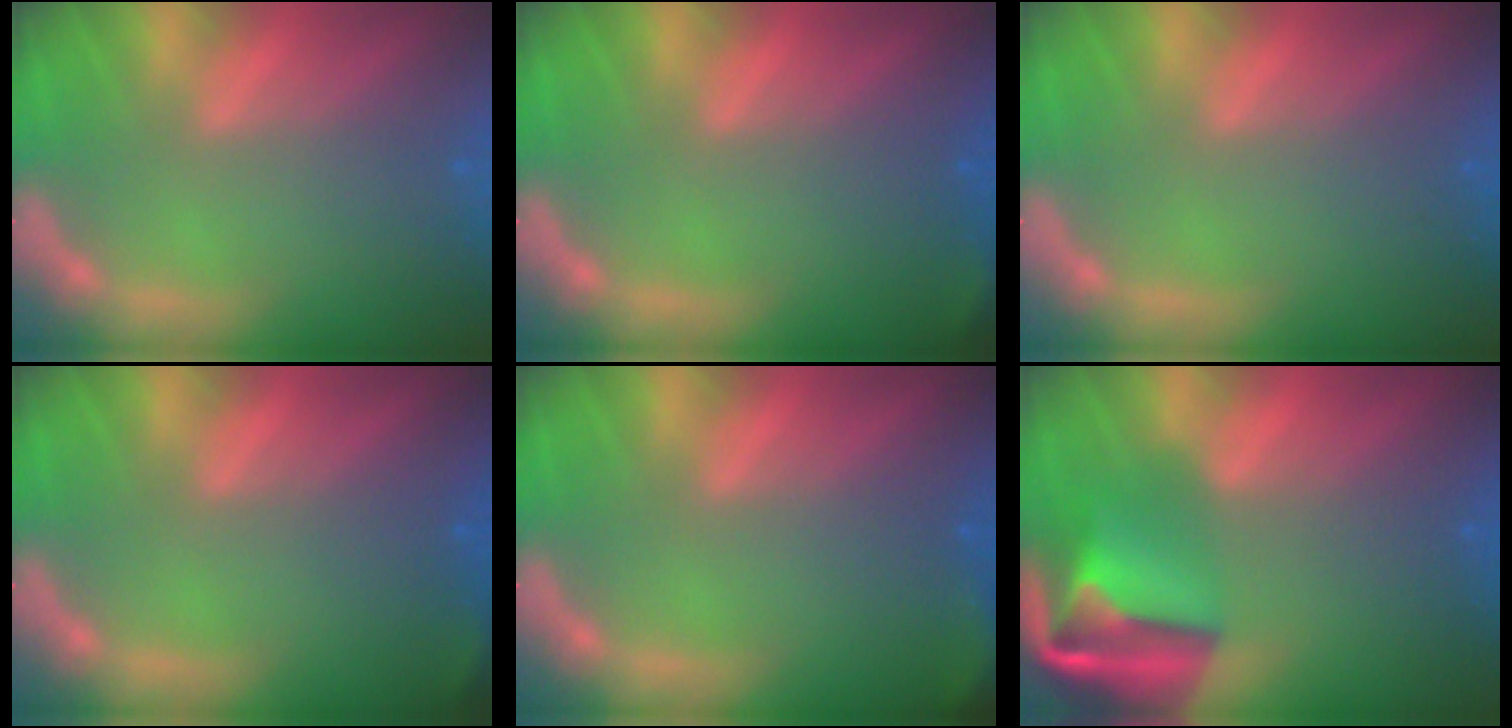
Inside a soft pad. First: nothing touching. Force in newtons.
{"total": 1.4}
{"total": 0.0}
{"total": 1.4}
{"total": 4.0}
{"total": 9.5}